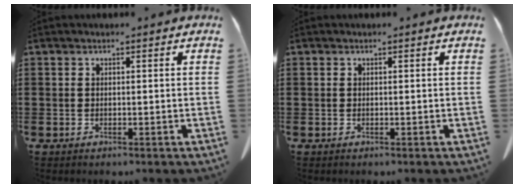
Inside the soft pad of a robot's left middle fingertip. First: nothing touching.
{"total": 0.0}